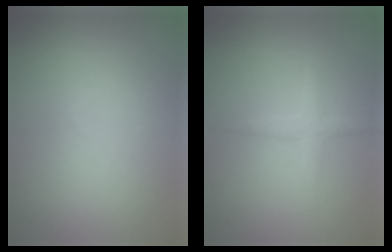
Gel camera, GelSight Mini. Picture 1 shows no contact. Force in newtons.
{"total": 1.4, "press": 1.4, "slide": 0.1}